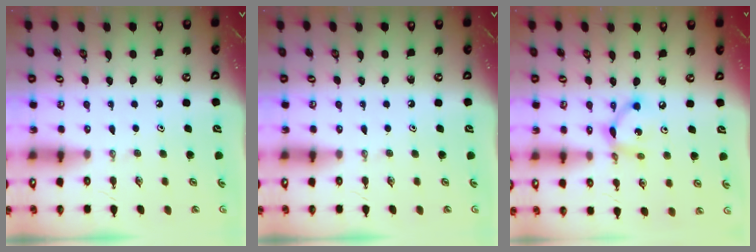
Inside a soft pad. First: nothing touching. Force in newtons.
{"total": 0.0}
{"total": 8.5, "press": 8.5, "slide": 0.4}